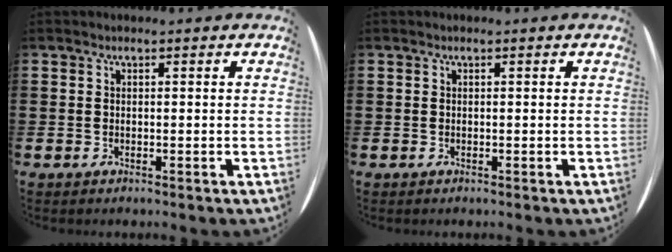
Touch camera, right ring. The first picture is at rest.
{"total": 0.0}